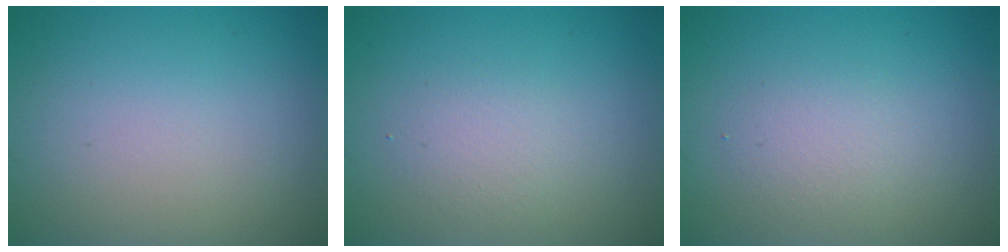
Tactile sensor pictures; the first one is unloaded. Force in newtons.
{"total": 1.5, "press": 1.5, "slide": 0.1}
{"total": 1.7, "press": 1.7, "slide": 0.2}